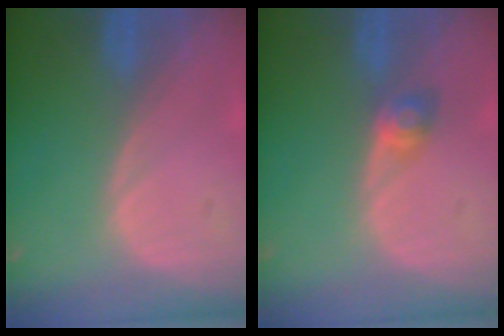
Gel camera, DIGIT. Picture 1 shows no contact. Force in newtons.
{"total": 2.8, "press": 2.5, "slide": 1.1}